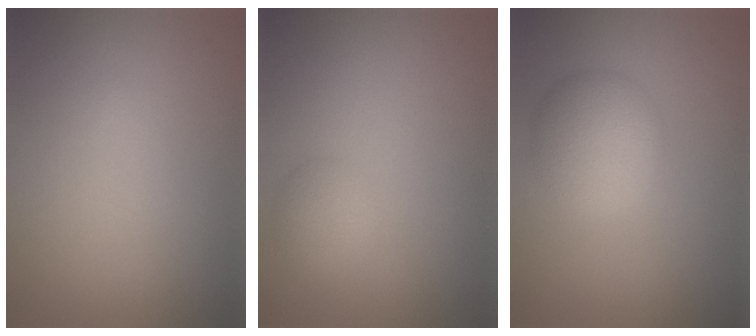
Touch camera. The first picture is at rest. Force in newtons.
{"total": 2.1, "press": 2.1, "slide": 0.1}
{"total": 4.8, "press": 4.8, "slide": 0.3}